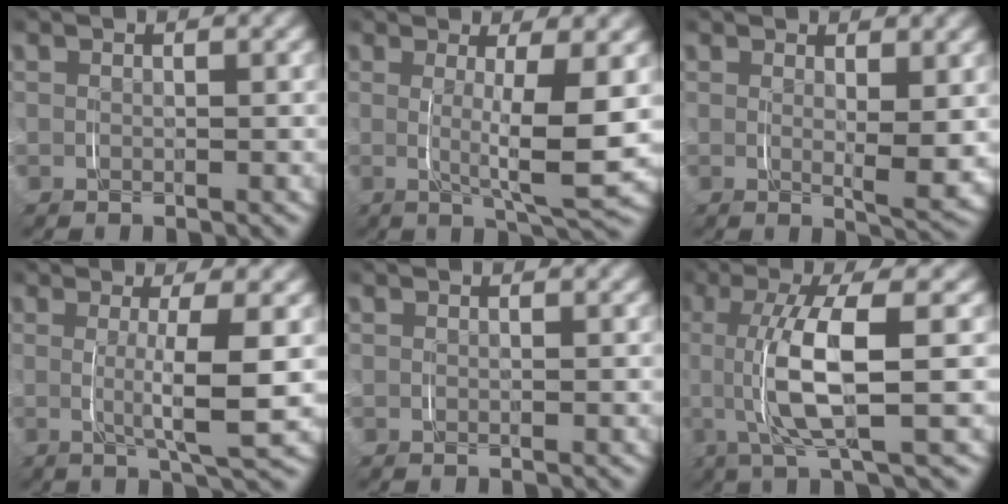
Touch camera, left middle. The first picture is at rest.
{"total": 6.3, "force": [0.7, 0.9, 6.2], "torque": [-0.090, -0.014, 0.011]}
{"total": 2.4, "force": [1.1, 0.2, 2.2], "torque": [-0.032, -0.016, 0.021]}
{"total": 4.7, "force": [0.4, 0.1, 4.7], "torque": [-0.077, -0.009, 0.008]}
{"total": 0.0}
{"total": 6.1, "force": [-0.2, 0.8, 6.1], "torque": [-0.122, 0.005, -0.009]}